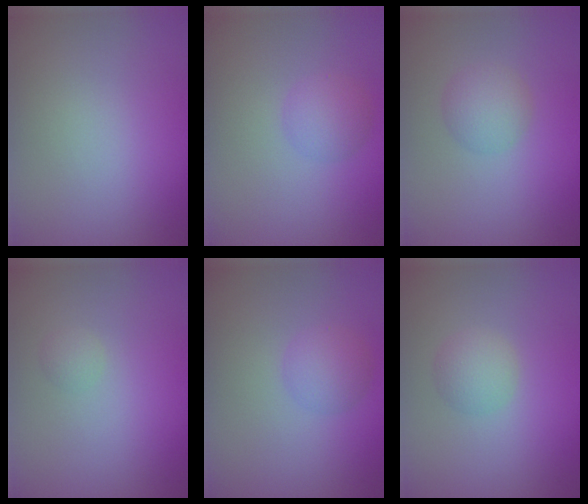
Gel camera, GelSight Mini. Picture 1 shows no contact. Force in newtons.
{"total": 2.1, "press": 2.1, "slide": 0.1}
{"total": 2.2, "press": 2.2, "slide": 0.1}
{"total": 0.7, "press": 0.7, "slide": 0.0}
{"total": 2.1, "press": 2.1, "slide": 0.1}
{"total": 2.0, "press": 2.0, "slide": 0.0}